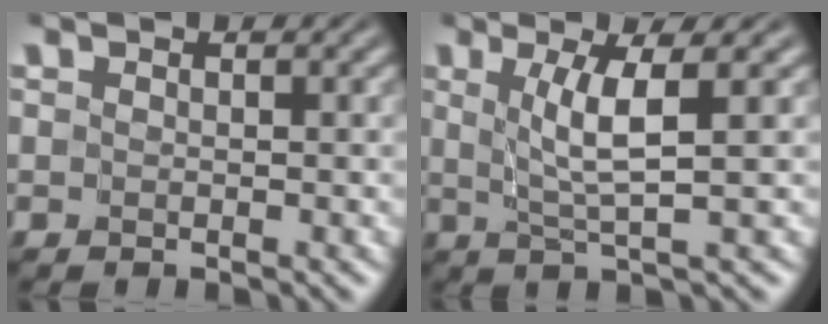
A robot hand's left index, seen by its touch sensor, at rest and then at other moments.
{"total": 3.8, "force": [1.0, 0.3, 3.6], "torque": [-0.069, -0.004, 0.024]}